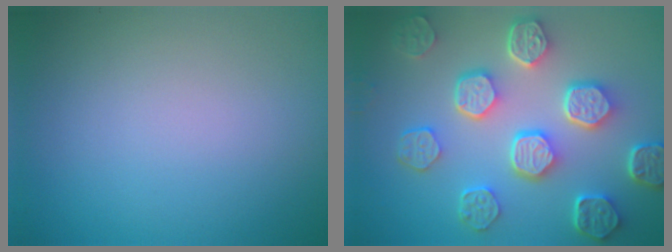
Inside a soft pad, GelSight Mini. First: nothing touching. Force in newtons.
{"total": 7.5, "press": 5.8, "slide": 4.8}